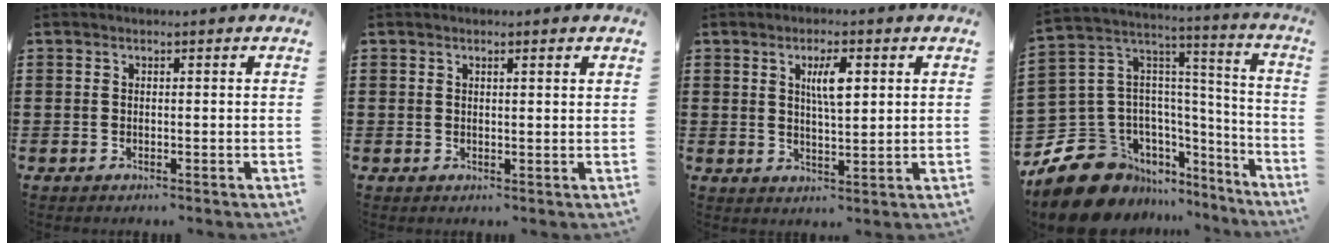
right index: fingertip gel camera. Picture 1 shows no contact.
{"total": 0.7, "force": [0.5, 0.0, 0.6], "torque": [-0.012, 0.000, 0.009]}
{"total": 4.7, "force": [1.5, 1.3, 4.2], "torque": [-0.081, 0.006, 0.021]}
{"total": 14.1, "force": [-9.1, 9.6, 4.8], "torque": [-0.139, 0.012, -0.162]}